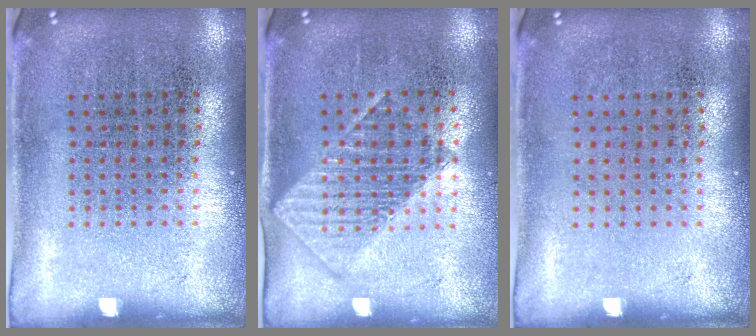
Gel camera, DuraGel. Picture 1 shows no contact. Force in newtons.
{"total": 1.4, "press": 1.3, "slide": 0.5}
{"total": 0.0}